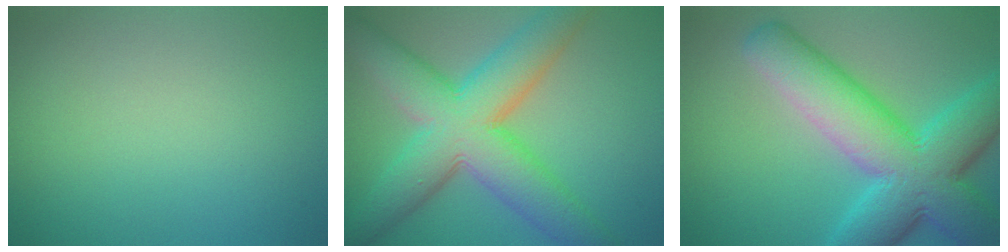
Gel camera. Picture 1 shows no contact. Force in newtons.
{"total": 10.8, "press": 10.8, "slide": 0.5}
{"total": 11.8, "press": 11.8, "slide": 0.5}